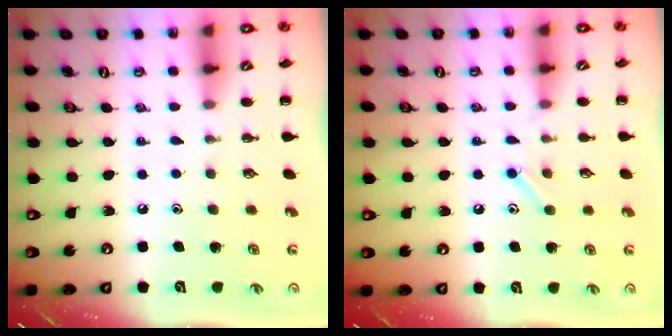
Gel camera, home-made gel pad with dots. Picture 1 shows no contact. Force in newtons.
{"total": 8.0, "press": 7.9, "slide": 0.6}